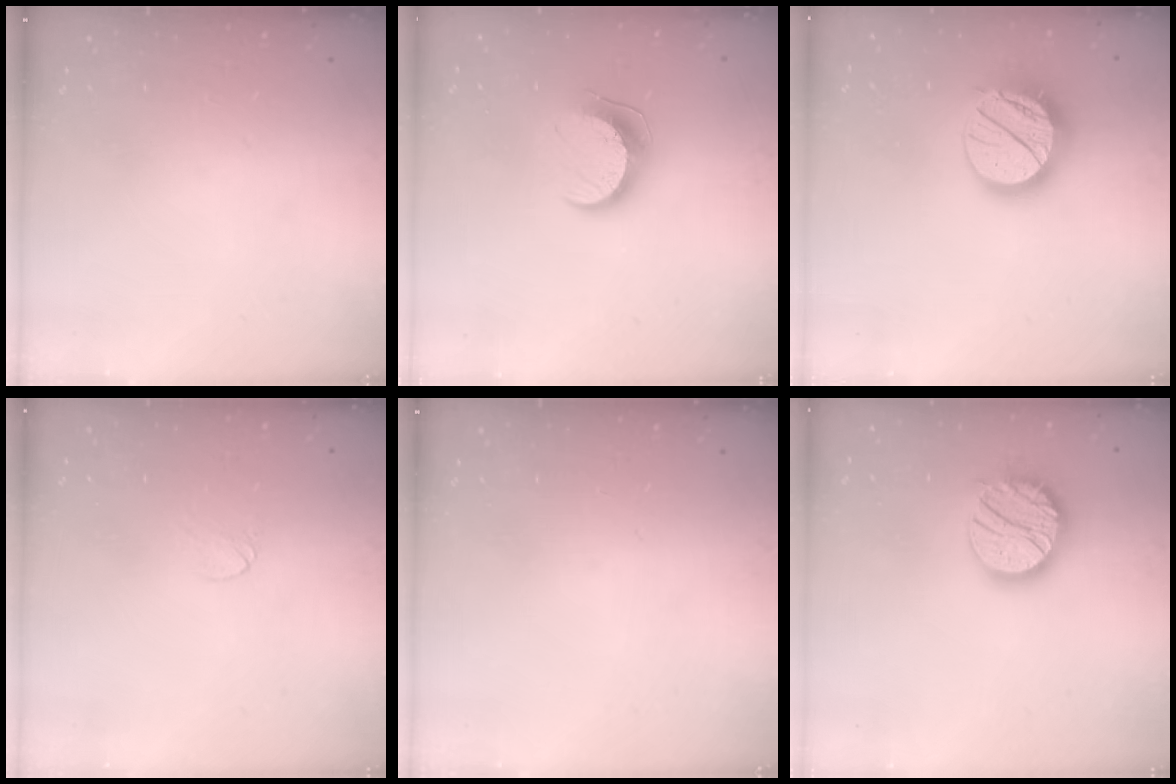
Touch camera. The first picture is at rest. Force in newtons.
{"total": 9.7, "press": 9.7, "slide": 0.7}
{"total": 18.4, "press": 18.3, "slide": 1.3}
{"total": 3.5, "press": 3.5, "slide": 0.4}
{"total": 0.0}
{"total": 17.0, "press": 17.0, "slide": 1.3}